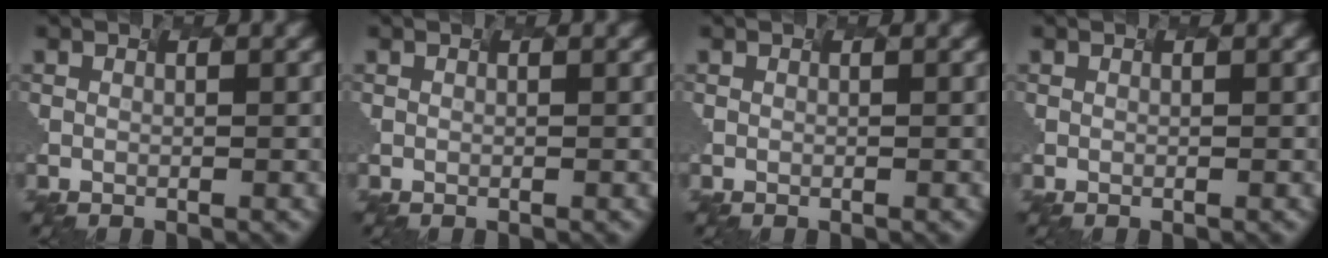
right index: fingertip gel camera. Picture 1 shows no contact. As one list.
[{"total": 0.0}, {"total": 0.0}, {"total": 0.0}]